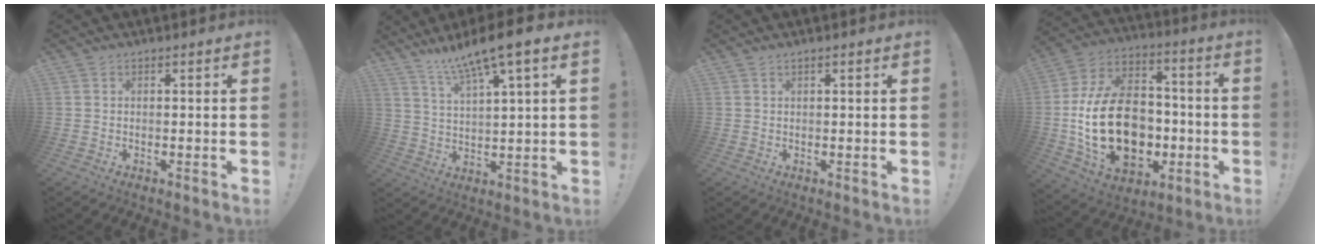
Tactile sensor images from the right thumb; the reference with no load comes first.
{"total": 10.4, "force": [7.8, 0.9, 6.8], "torque": [-0.126, -0.046, 0.131]}
{"total": 0.8, "force": [0.6, 0.1, 0.5], "torque": [-0.013, 0.001, 0.010]}
{"total": 26.4, "force": [-4.2, 18.2, 18.6], "torque": [-0.350, 0.027, -0.052]}